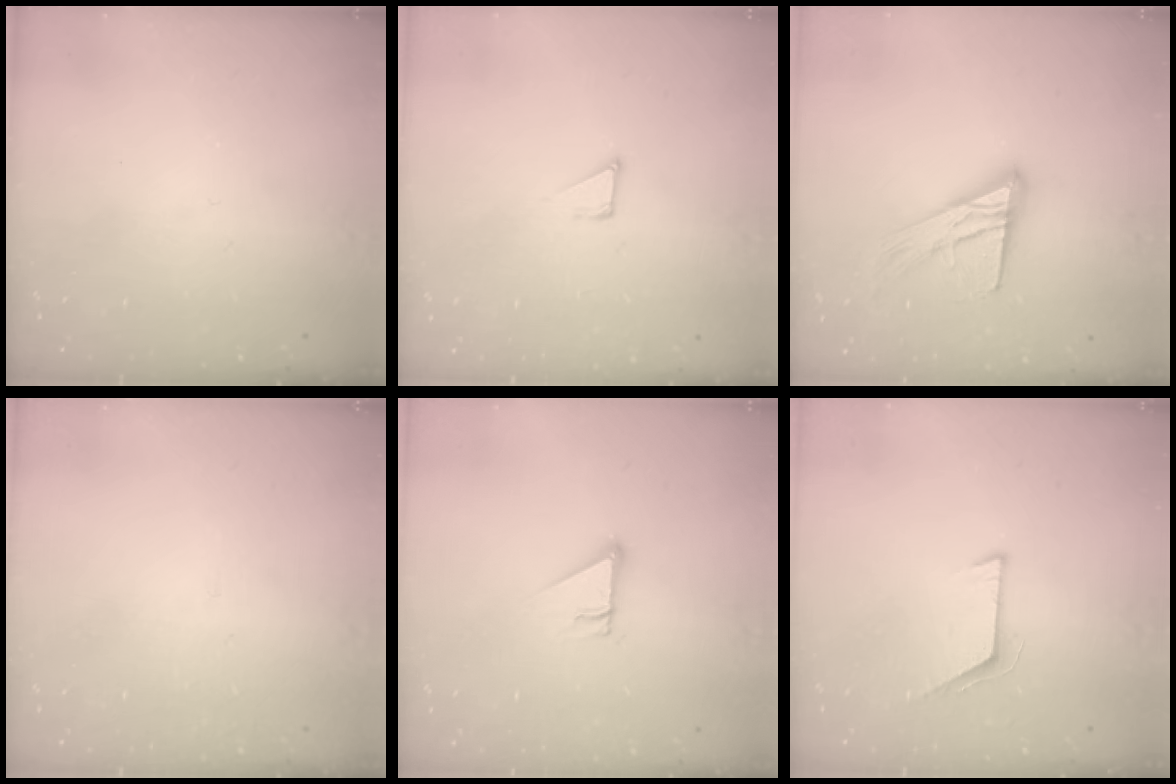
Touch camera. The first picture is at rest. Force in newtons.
{"total": 3.4, "press": 3.4, "slide": 0.3}
{"total": 16.0, "press": 15.9, "slide": 1.3}
{"total": 1.4, "press": 1.4, "slide": 0.1}
{"total": 3.2, "press": 3.2, "slide": 0.1}
{"total": 5.1, "press": 5.1, "slide": 0.5}